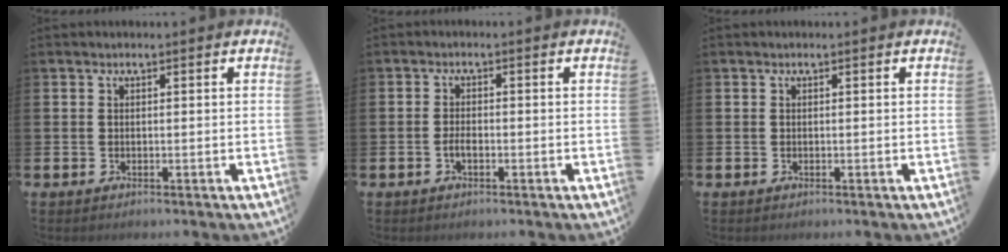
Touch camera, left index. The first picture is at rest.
{"total": 1.5, "force": [-0.6, 0.7, 1.2], "torque": [-0.021, -0.001, -0.012]}
{"total": 0.0}